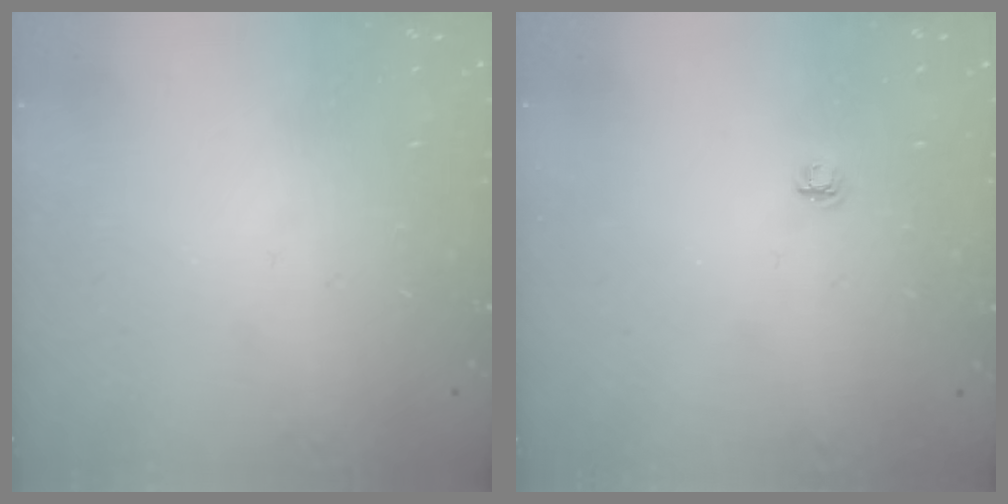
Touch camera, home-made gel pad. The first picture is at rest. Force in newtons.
{"total": 4.1, "press": 4.1, "slide": 0.5}